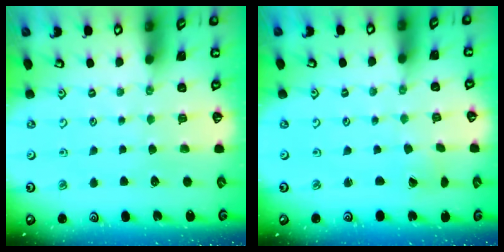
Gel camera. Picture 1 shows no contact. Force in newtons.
{"total": 0.0}